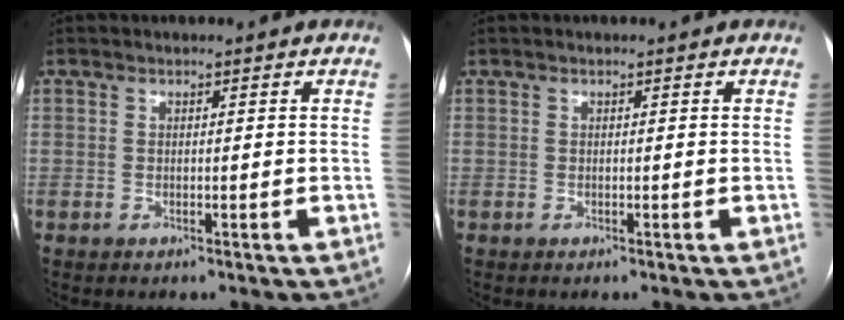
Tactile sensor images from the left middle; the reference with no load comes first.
{"total": 0.0}